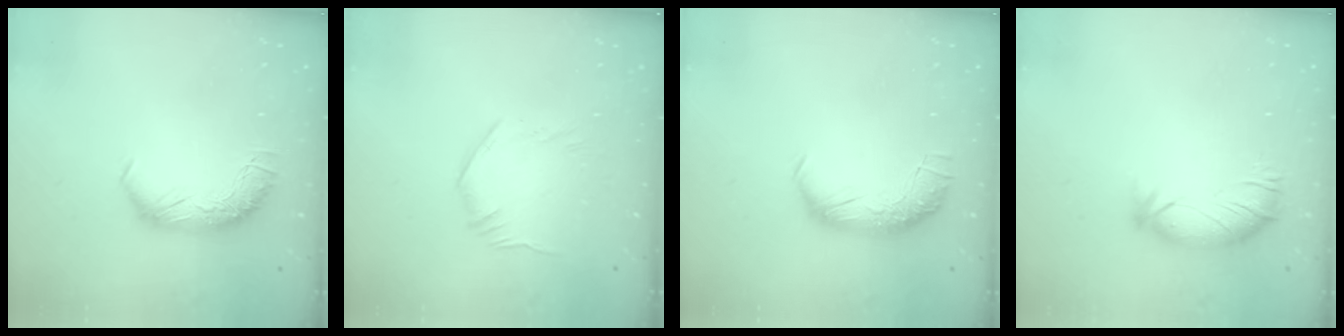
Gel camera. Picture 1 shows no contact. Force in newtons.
{"total": 5.2, "press": 4.9, "slide": 1.8}
{"total": 2.3, "press": 1.0, "slide": 2.1}
{"total": 3.1, "press": 2.4, "slide": 1.9}